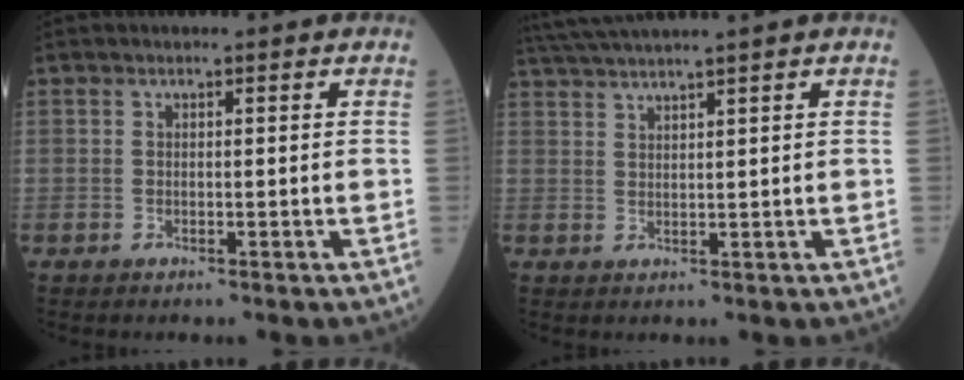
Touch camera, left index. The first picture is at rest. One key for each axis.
{"total": 6.5, "fx": 5.6, "fy": -1.8, "fz": 2.8, "tx": -0.048, "ty": 0.023, "tz": 0.102}